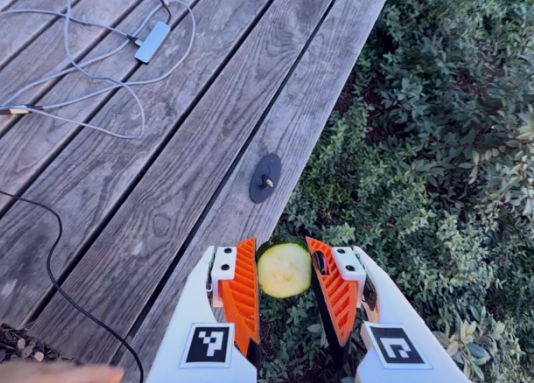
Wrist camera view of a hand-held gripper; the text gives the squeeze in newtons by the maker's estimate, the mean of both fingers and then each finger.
{"total": 9.2, "left": 9.2, "right": 9.3}